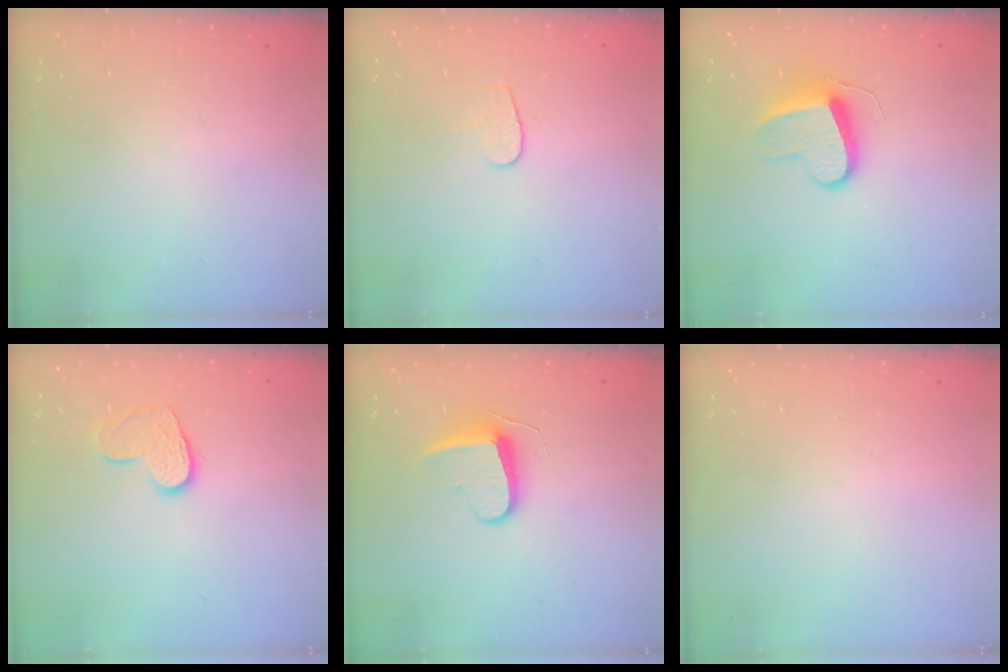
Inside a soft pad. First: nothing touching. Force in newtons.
{"total": 5.1, "press": 5.1, "slide": 0.5}
{"total": 9.7, "press": 9.7, "slide": 0.6}
{"total": 9.5, "press": 9.5, "slide": 0.7}
{"total": 8.7, "press": 8.7, "slide": 0.5}
{"total": 0.0}